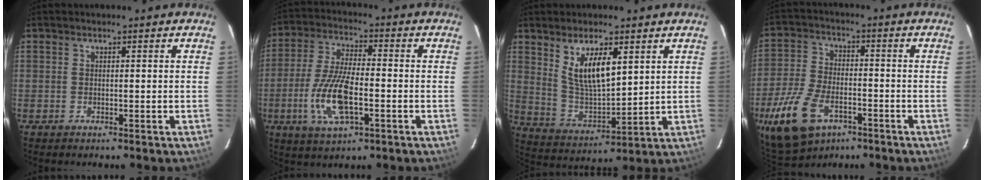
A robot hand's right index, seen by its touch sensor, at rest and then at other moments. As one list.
[{"total": 12.6, "force": [-3.8, 4.5, 11.1], "torque": [-0.235, -0.006, -0.073]}, {"total": 10.5, "force": [4.8, 4.0, 8.4], "torque": [-0.155, -0.007, 0.109]}, {"total": 15.4, "force": [-8.1, 8.5, 10.0], "torque": [-0.232, -0.022, -0.147]}]